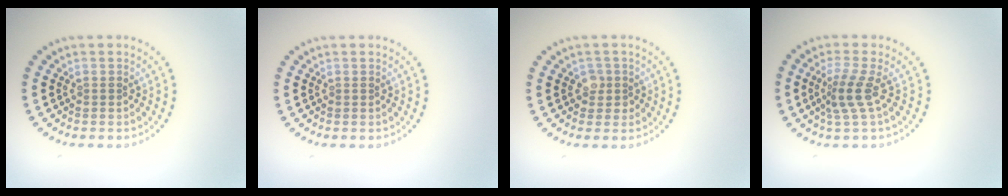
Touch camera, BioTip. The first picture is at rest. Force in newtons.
{"total": 0.0}
{"total": 1.6, "press": 1.3, "slide": 0.9}
{"total": 2.6, "press": 1.9, "slide": 1.8}